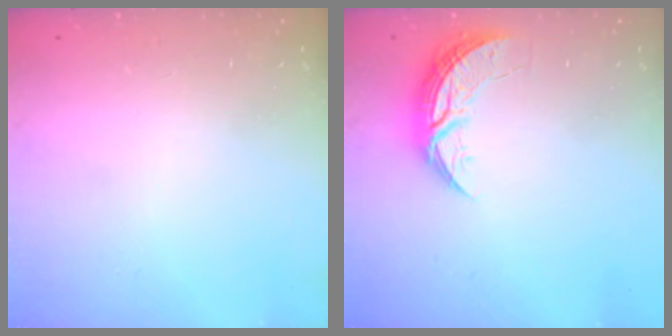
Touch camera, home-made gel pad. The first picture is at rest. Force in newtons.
{"total": 8.4, "press": 8.4, "slide": 0.6}